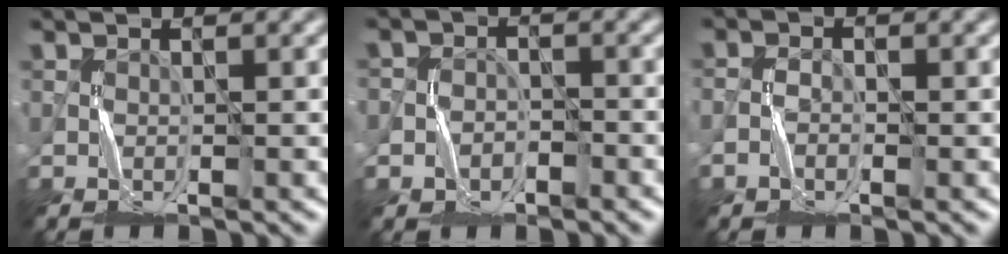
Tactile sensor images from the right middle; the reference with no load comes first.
{"total": 2.3, "force": [-1.4, 1.8, 0.0], "torque": [0.018, 0.009, -0.033]}
{"total": 1.2, "force": [-1.0, 0.6, 0.2], "torque": [-0.004, 0.008, -0.020]}